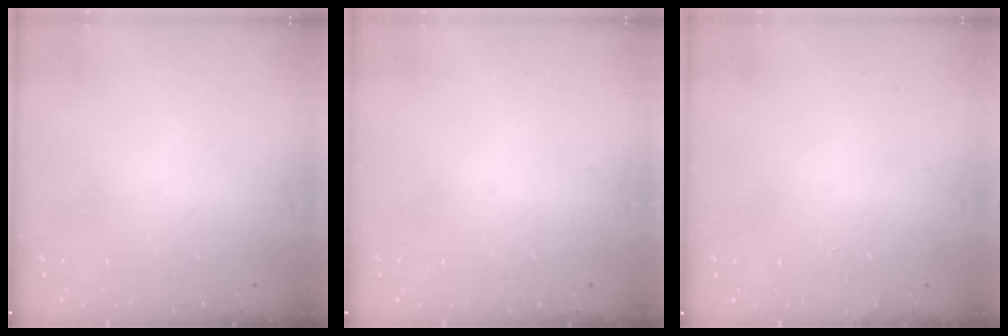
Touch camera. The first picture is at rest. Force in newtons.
{"total": 0.0}
{"total": 1.9, "press": 1.9, "slide": 0.2}